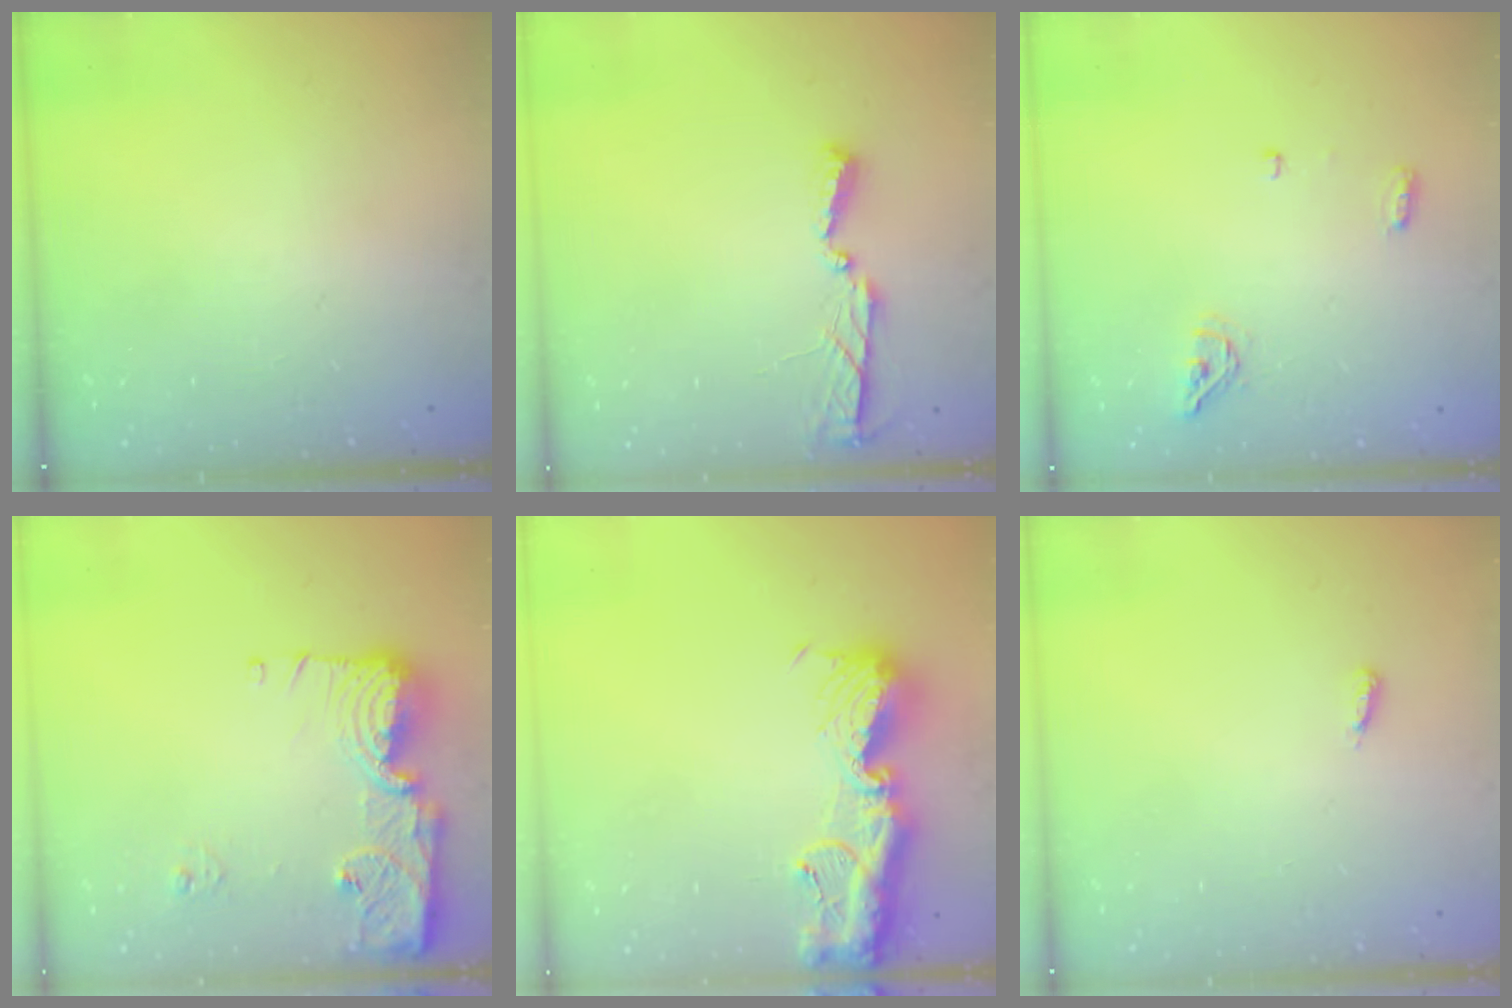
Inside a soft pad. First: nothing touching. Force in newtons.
{"total": 4.0, "press": 4.0, "slide": 0.5}
{"total": 4.9, "press": 4.8, "slide": 1.0}
{"total": 14.7, "press": 14.6, "slide": 1.6}
{"total": 15.0, "press": 14.9, "slide": 1.8}
{"total": 3.7, "press": 3.7, "slide": 0.2}